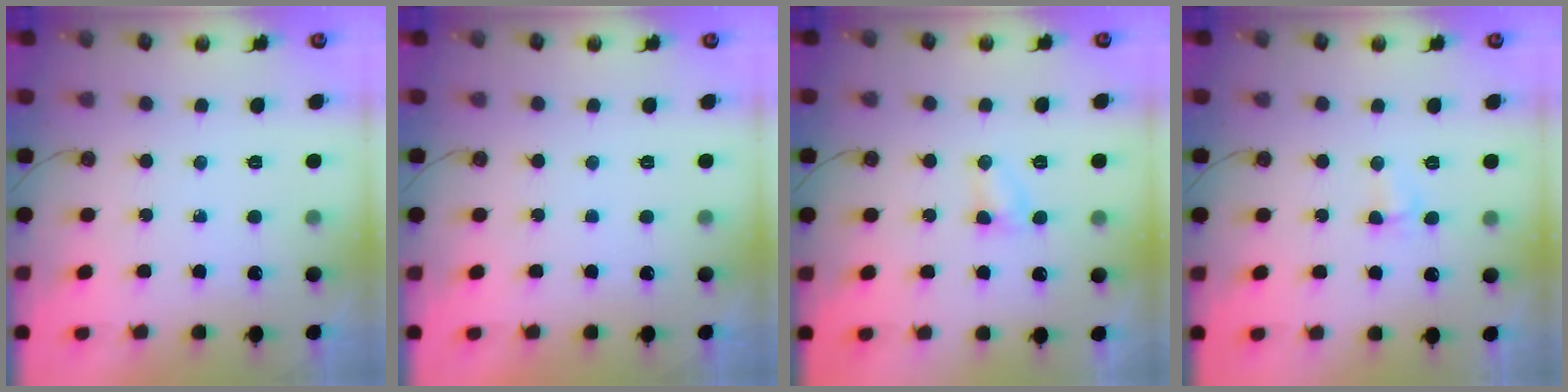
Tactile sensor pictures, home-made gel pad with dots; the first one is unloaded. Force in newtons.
{"total": 0.0}
{"total": 3.0, "press": 3.0, "slide": 0.3}
{"total": 5.1, "press": 4.1, "slide": 3.1}